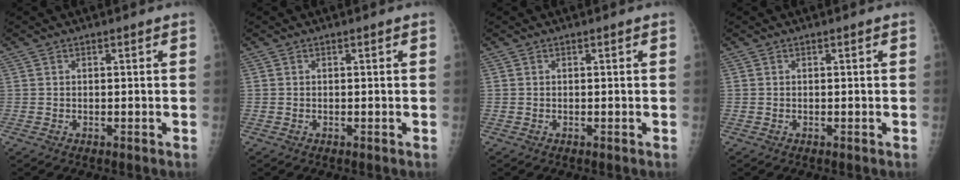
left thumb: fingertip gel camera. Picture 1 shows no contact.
{"total": 0.0}
{"total": 0.0}
{"total": 0.0}